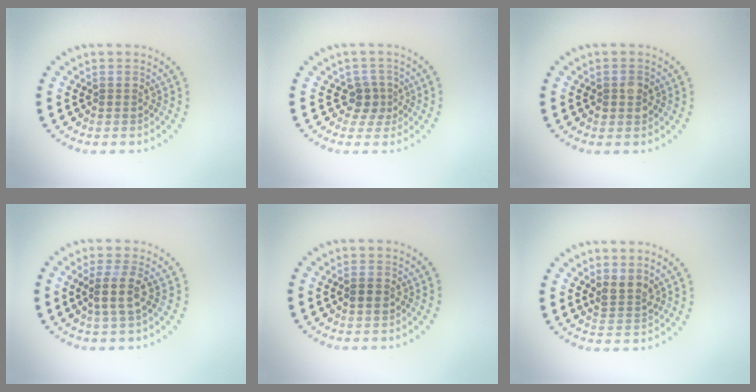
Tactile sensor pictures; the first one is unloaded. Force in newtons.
{"total": 2.0, "press": 1.4, "slide": 1.3}
{"total": 1.5, "press": 1.5, "slide": 0.2}
{"total": 2.6, "press": 2.1, "slide": 1.5}
{"total": 1.3, "press": 1.3, "slide": 0.3}
{"total": 2.0, "press": 1.7, "slide": 1.2}